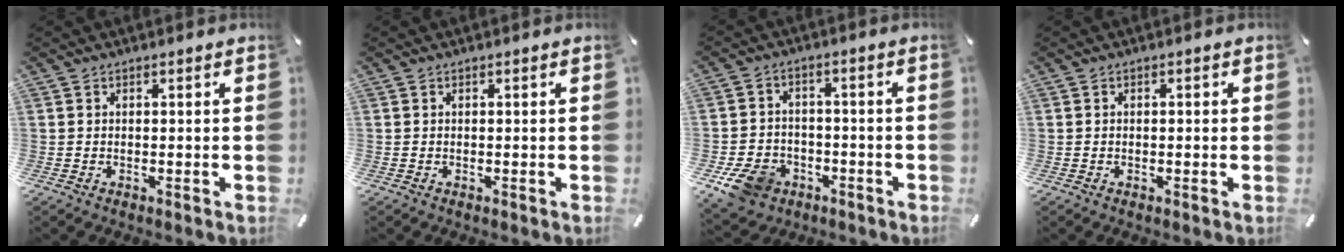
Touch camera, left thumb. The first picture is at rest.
{"total": 0.0}
{"total": 9.6, "force": [-5.0, 7.1, 4.1], "torque": [-0.087, 0.033, -0.090]}
{"total": 1.0, "force": [-0.2, 0.3, 0.9], "torque": [-0.016, 0.000, -0.004]}